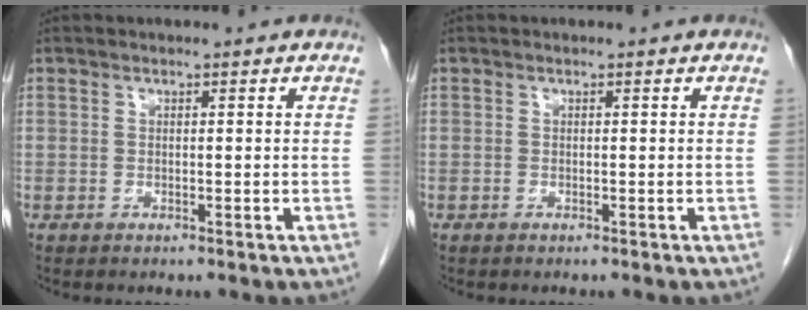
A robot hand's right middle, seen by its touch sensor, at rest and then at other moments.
{"total": 0.0}